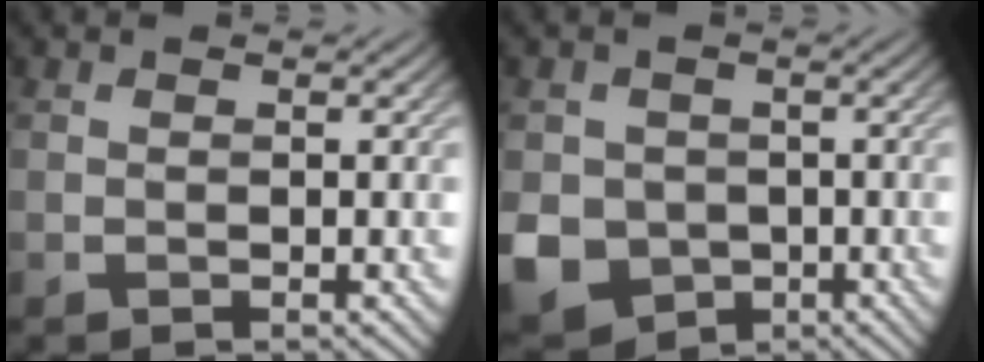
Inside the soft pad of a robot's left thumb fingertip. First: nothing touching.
{"total": 9.0, "force": [-2.4, 7.8, 3.9], "torque": [-0.113, -0.033, -0.056]}